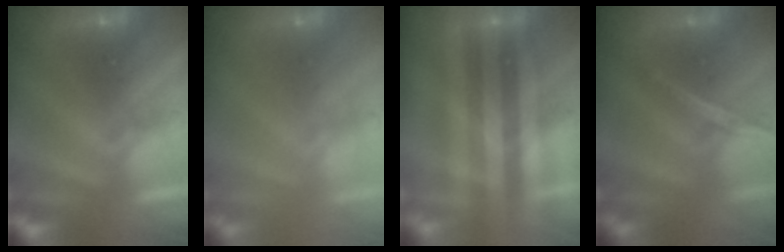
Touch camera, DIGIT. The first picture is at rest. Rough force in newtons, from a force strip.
{"total": 2.7}
{"total": 1.9}
{"total": 1.7}